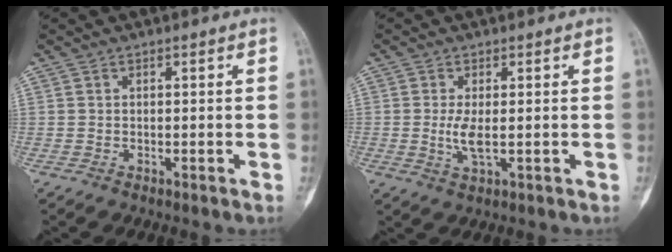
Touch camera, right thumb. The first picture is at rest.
{"total": 3.8, "force": [-0.3, 1.6, 3.4], "torque": [-0.071, -0.008, -0.005]}